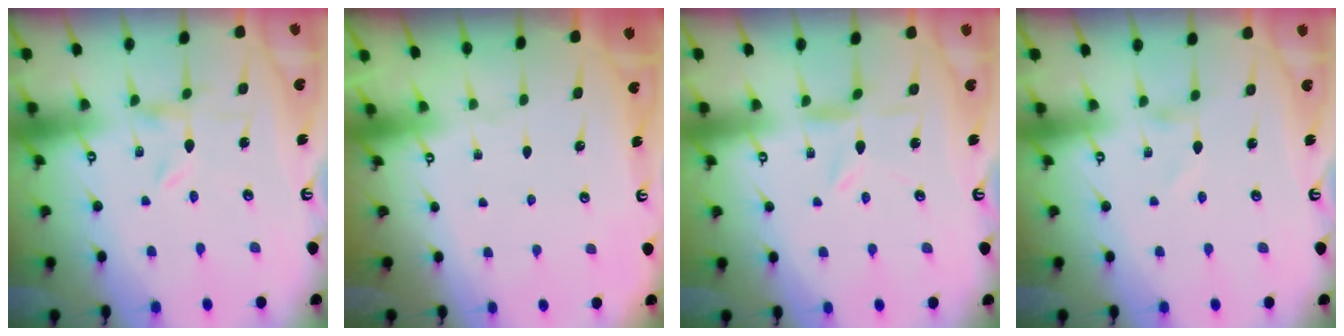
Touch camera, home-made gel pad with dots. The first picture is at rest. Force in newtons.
{"total": 0.0}
{"total": 2.0, "press": 2.0, "slide": 0.3}
{"total": 0.0}